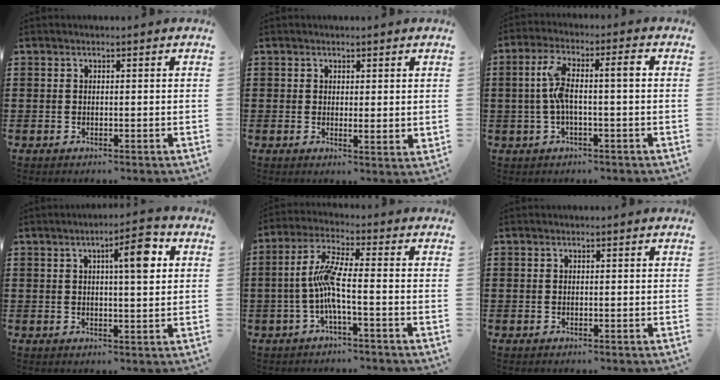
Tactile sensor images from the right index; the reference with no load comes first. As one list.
[{"total": 1.3, "force": [1.0, 0.5, 0.6], "torque": [-0.006, 0.001, 0.016]}, {"total": 6.6, "force": [-0.2, 1.4, 6.5], "torque": [-0.131, 0.004, -0.013]}, {"total": 6.4, "force": [2.0, 1.5, 5.8], "torque": [-0.095, 0.001, 0.024]}, {"total": 6.7, "force": [-1.6, 0.8, 6.5], "torque": [-0.153, -0.012, -0.043]}, {"total": 0.0}]